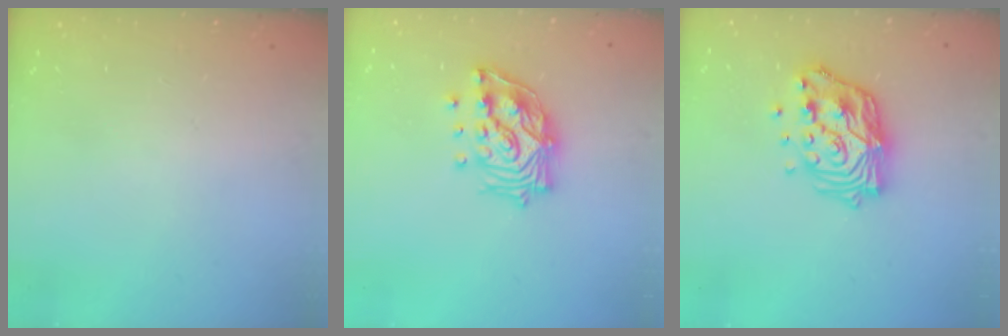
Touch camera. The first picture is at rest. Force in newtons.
{"total": 14.1, "press": 14.0, "slide": 1.4}
{"total": 16.1, "press": 16.0, "slide": 1.3}